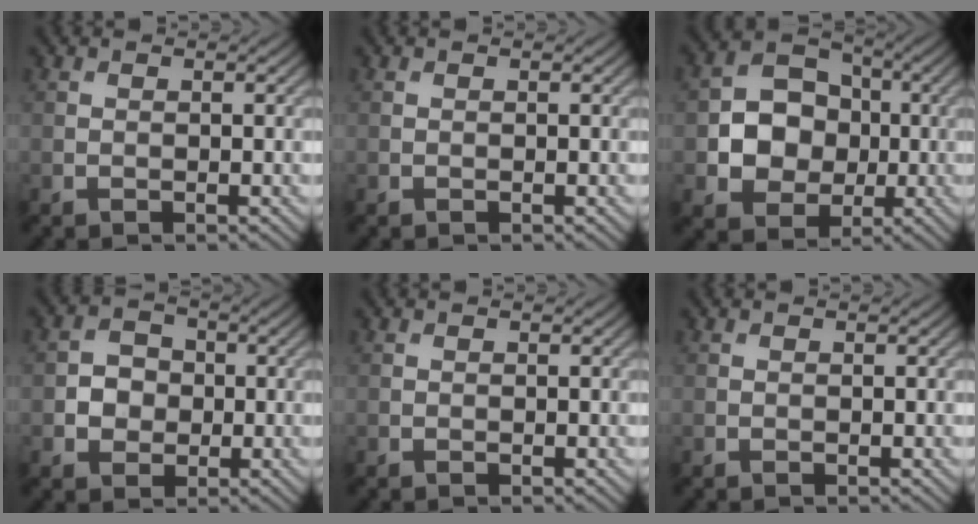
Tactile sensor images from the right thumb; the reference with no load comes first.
{"total": 0.0}
{"total": 8.7, "force": [-0.6, 7.3, 4.6], "torque": [-0.093, -0.002, -0.030]}
{"total": 3.4, "force": [-0.5, 3.1, 1.5], "torque": [-0.026, -0.003, -0.018]}
{"total": 0.0}
{"total": 0.0}